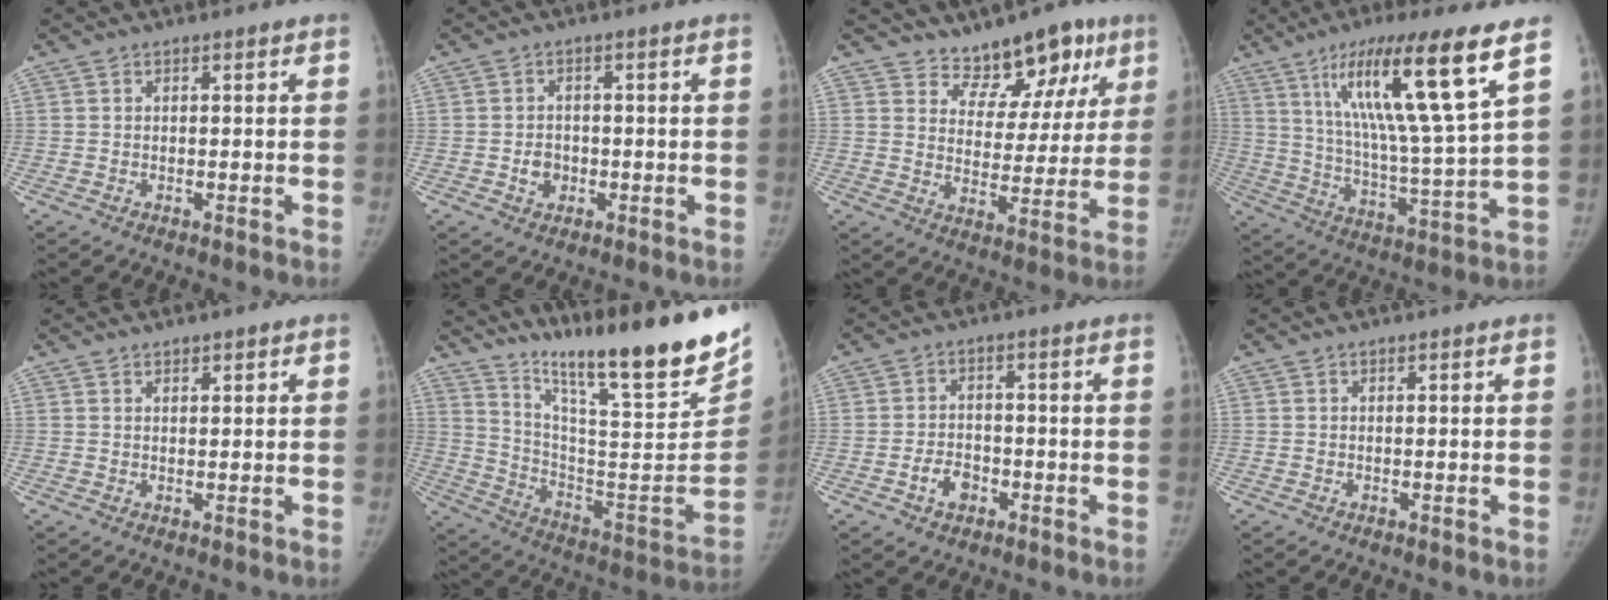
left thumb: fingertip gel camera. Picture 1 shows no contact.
{"total": 3.0, "force": [-0.7, 2.5, 1.4], "torque": [-0.012, 0.005, -0.009]}
{"total": 11.8, "force": [8.6, 6.6, 4.5], "torque": [-0.008, -0.045, 0.125]}
{"total": 20.3, "force": [10.3, 1.5, 17.5], "torque": [-0.288, -0.049, 0.174]}
{"total": 1.1, "force": [1.0, 0.3, 0.4], "torque": [-0.002, -0.005, 0.015]}
{"total": 29.0, "force": [22.1, 3.3, 18.5], "torque": [-0.270, -0.134, 0.344]}
{"total": 4.3, "force": [-1.9, 3.1, 2.4], "torque": [-0.030, 0.018, -0.031]}
{"total": 0.0}